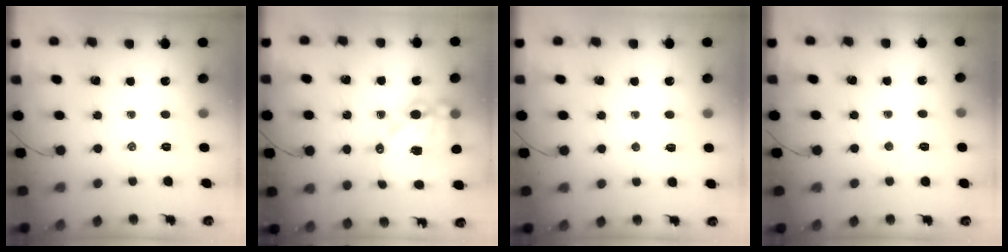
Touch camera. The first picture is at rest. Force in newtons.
{"total": 16.7, "press": 16.2, "slide": 3.7}
{"total": 2.6, "press": 2.5, "slide": 0.8}
{"total": 2.5, "press": 2.4, "slide": 0.8}